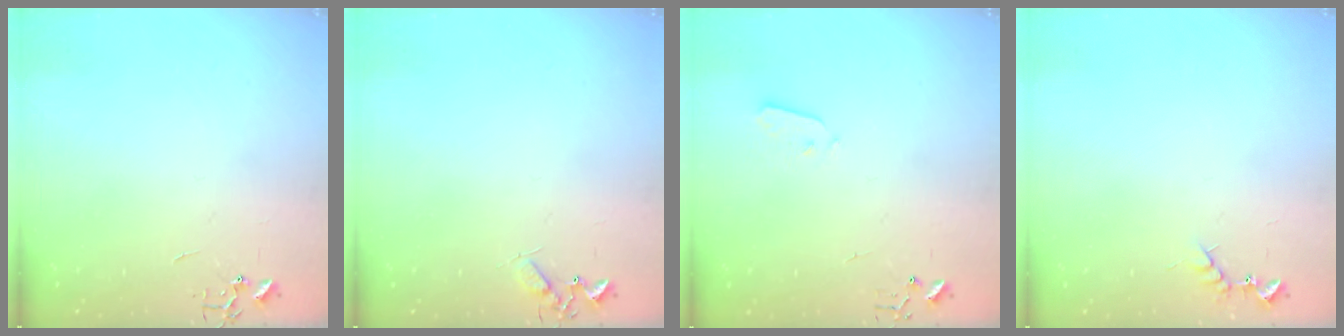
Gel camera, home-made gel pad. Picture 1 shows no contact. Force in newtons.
{"total": 4.6, "press": 4.6, "slide": 0.6}
{"total": 3.5, "press": 3.5, "slide": 0.2}
{"total": 6.0, "press": 6.0, "slide": 0.6}